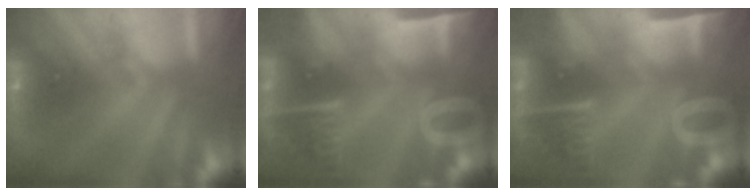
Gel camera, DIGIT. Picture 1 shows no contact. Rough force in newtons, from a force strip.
{"total": 8.9}
{"total": 8.9}